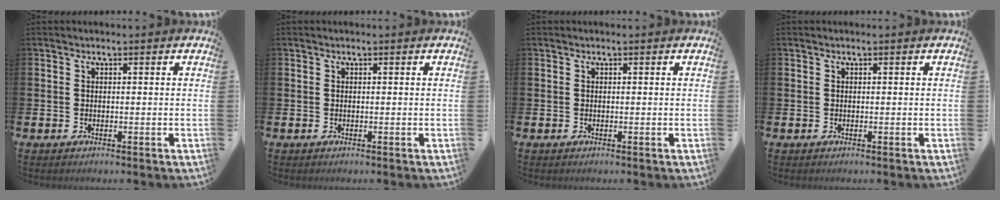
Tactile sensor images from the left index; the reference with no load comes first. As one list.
[{"total": 0.0}, {"total": 0.0}, {"total": 0.0}]